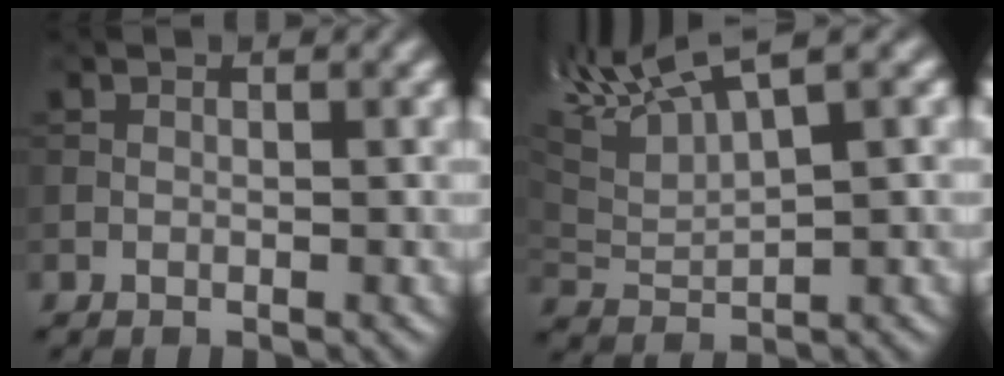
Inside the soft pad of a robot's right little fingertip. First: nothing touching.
{"total": 5.6, "force": [3.9, 0.7, 4.0], "torque": [-0.112, 0.013, 0.103]}